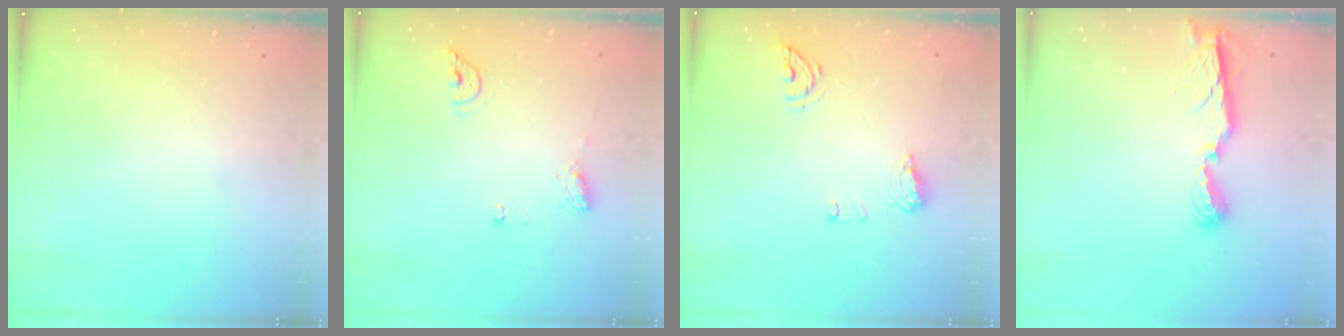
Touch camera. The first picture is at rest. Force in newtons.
{"total": 7.9, "press": 7.8, "slide": 1.1}
{"total": 9.2, "press": 9.0, "slide": 2.1}
{"total": 7.2, "press": 7.2, "slide": 0.2}